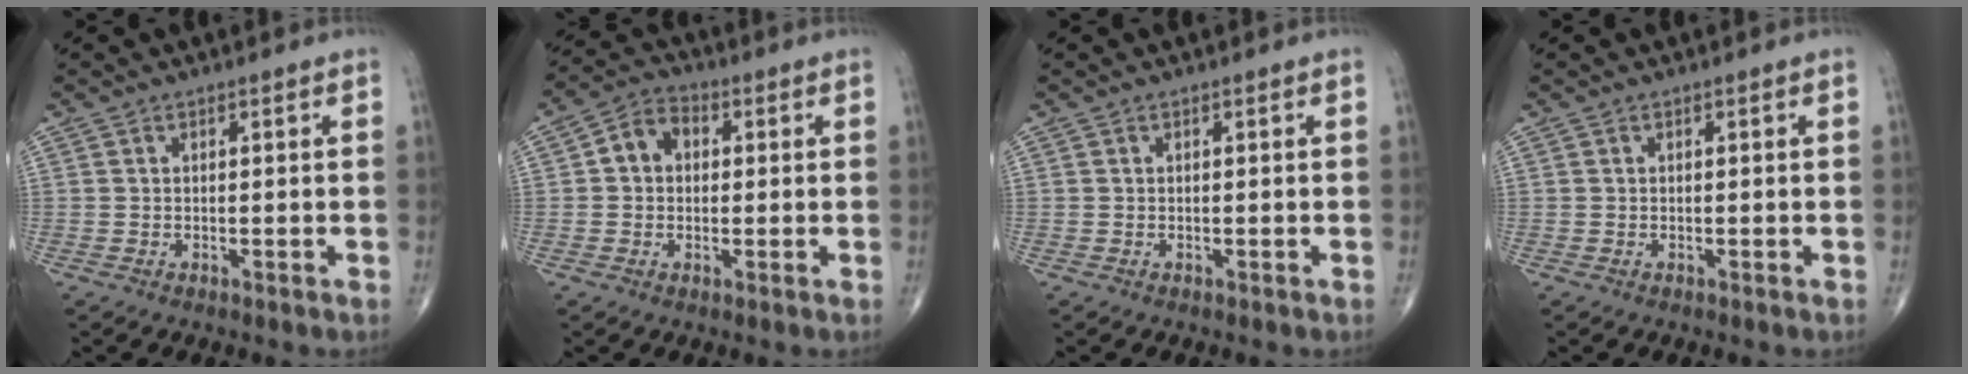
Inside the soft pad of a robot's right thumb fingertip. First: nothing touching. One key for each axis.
{"total": 6.1, "fx": 0.7, "fy": 4.8, "fz": 3.6, "tx": -0.050, "ty": 0.018, "tz": 0.003}
{"total": 0.0}
{"total": 0.0}